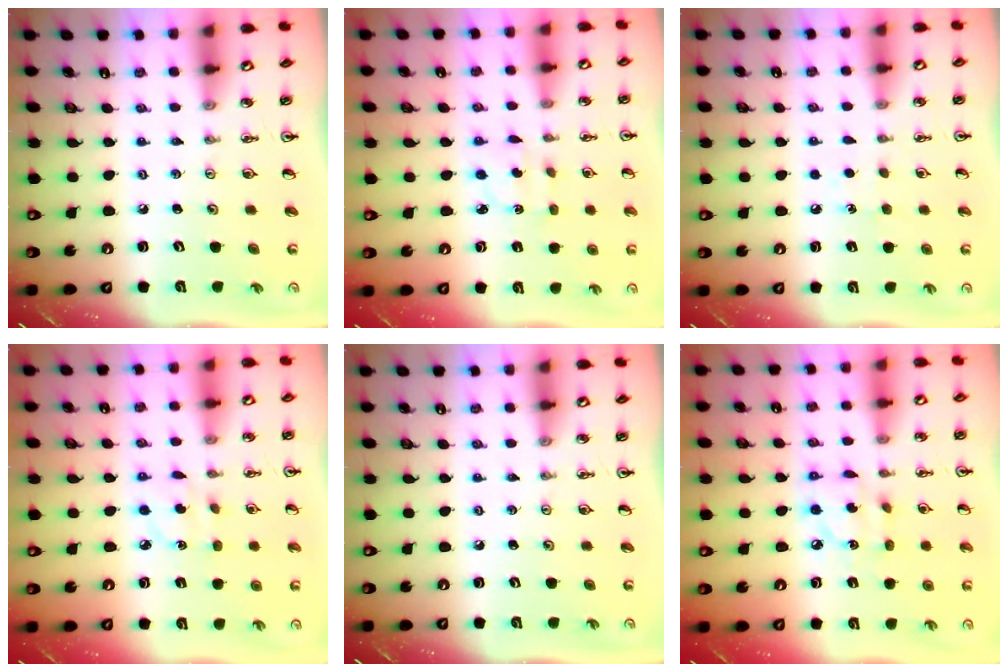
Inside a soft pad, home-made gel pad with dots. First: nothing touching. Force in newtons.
{"total": 2.6, "press": 2.5, "slide": 0.6}
{"total": 4.9, "press": 4.9, "slide": 0.5}
{"total": 3.7, "press": 3.6, "slide": 0.9}
{"total": 0.0}
{"total": 8.5, "press": 8.5, "slide": 0.3}